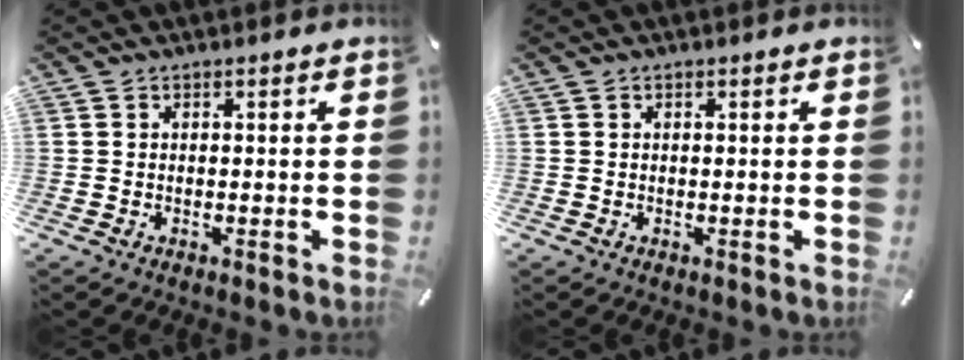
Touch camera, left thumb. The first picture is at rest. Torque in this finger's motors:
{"motor_torque": [-0.03, -0.32, -0.06, 0.09, -0.02]}